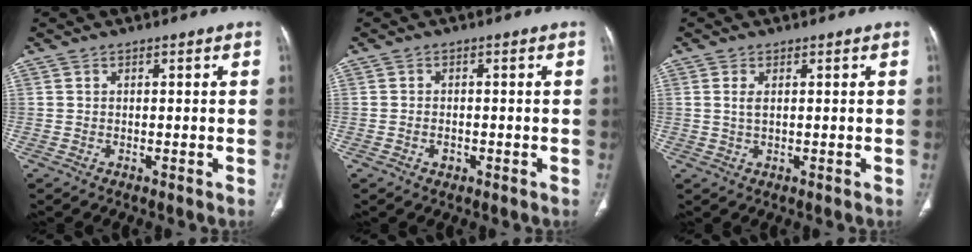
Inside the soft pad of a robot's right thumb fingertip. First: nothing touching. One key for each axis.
{"total": 1.6, "fx": -0.7, "fy": 1.2, "fz": 0.8, "tx": -0.011, "ty": 0.006, "tz": -0.009}
{"total": 1.9, "fx": 0.5, "fy": 0.8, "fz": 1.6, "tx": -0.039, "ty": 0.002, "tz": 0.015}